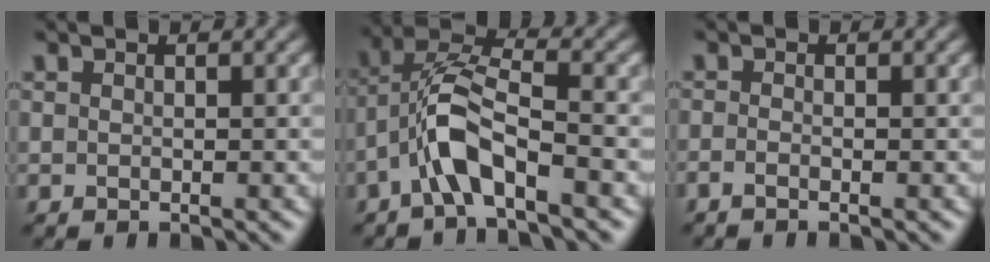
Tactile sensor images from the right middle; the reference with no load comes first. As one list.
[{"total": 5.4, "force": [-2.6, 1.6, 4.4], "torque": [-0.092, 0.014, -0.053]}, {"total": 0.8, "force": [-0.7, 0.2, 0.5], "torque": [-0.007, -0.011, -0.018]}]